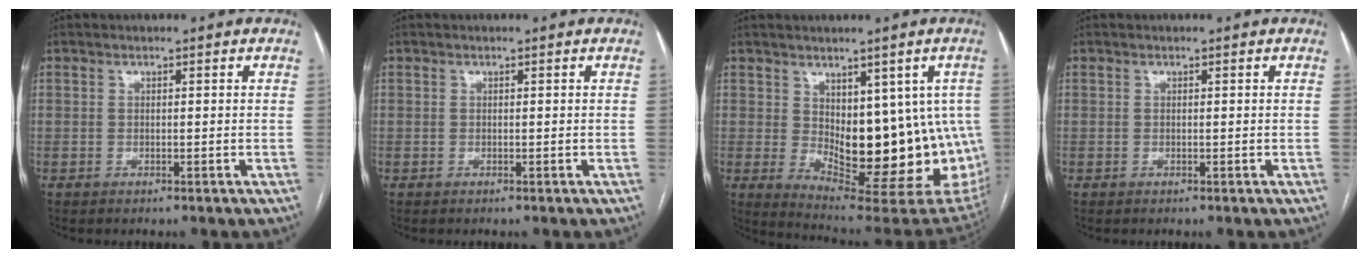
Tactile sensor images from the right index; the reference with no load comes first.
{"total": 0.0}
{"total": 18.2, "force": [-0.7, 8.1, 16.2], "torque": [-0.167, -0.008, 0.018]}
{"total": 0.0}